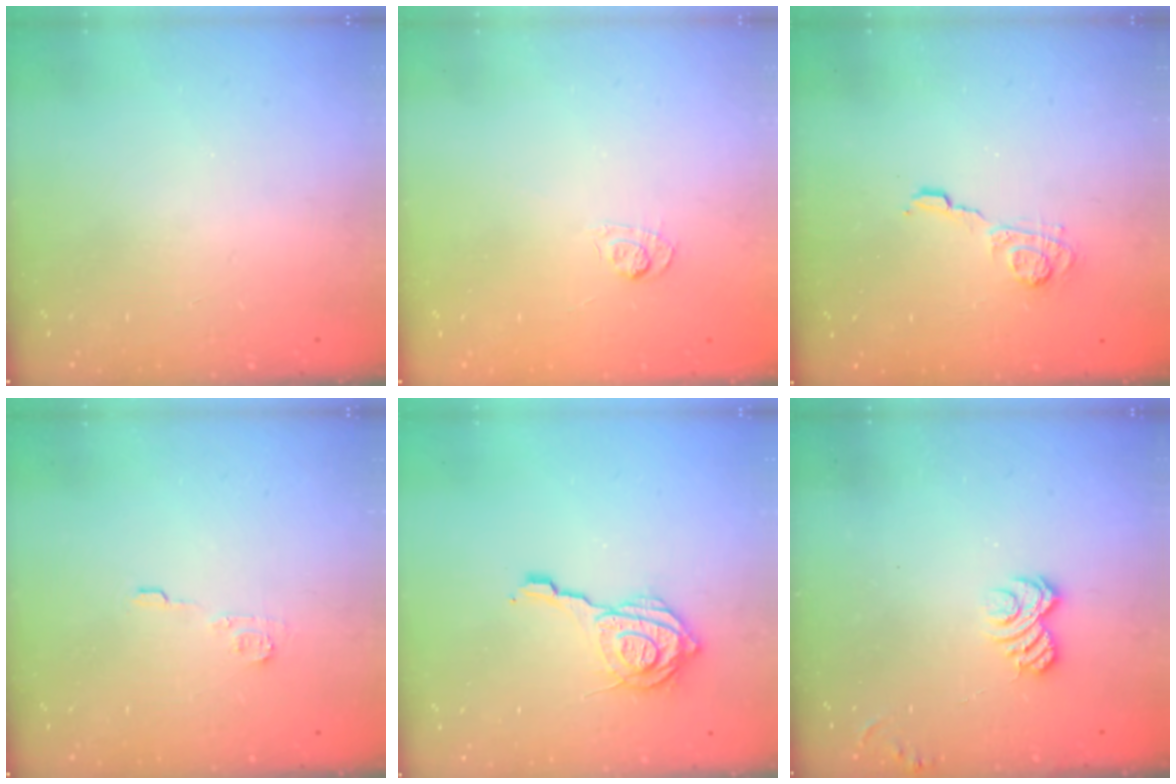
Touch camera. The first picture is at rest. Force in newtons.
{"total": 3.5, "press": 3.1, "slide": 1.6}
{"total": 5.8, "press": 5.7, "slide": 0.8}
{"total": 4.9, "press": 4.9, "slide": 0.2}
{"total": 14.4, "press": 14.3, "slide": 1.9}
{"total": 4.7, "press": 4.5, "slide": 1.3}